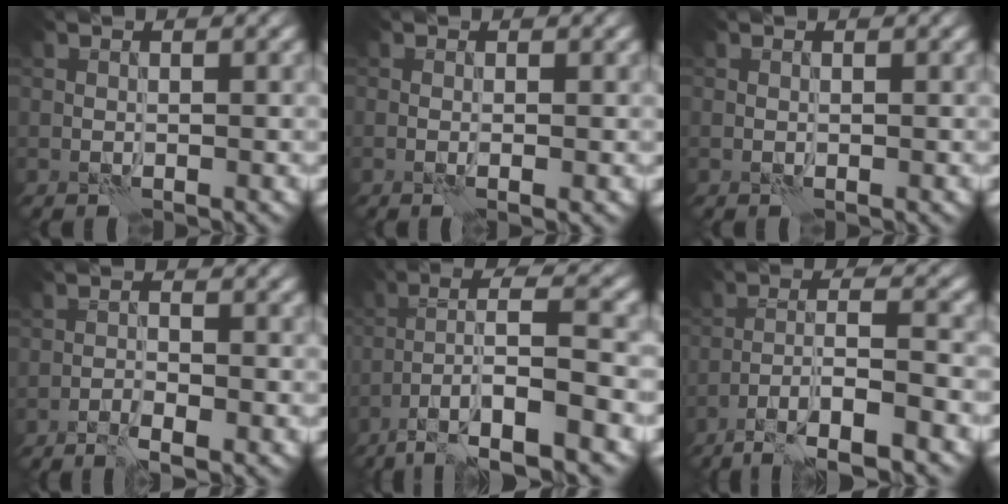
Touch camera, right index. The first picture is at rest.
{"total": 1.1, "force": [-0.2, 0.1, 1.0], "torque": [-0.017, -0.003, -0.006]}
{"total": 0.0}
{"total": 2.6, "force": [-1.6, 0.5, 2.0], "torque": [-0.042, 0.005, -0.033]}
{"total": 9.7, "force": [-4.8, 2.1, 8.2], "torque": [-0.144, 0.011, -0.086]}
{"total": 7.9, "force": [-4.9, 1.6, 5.9], "torque": [-0.099, 0.007, -0.089]}